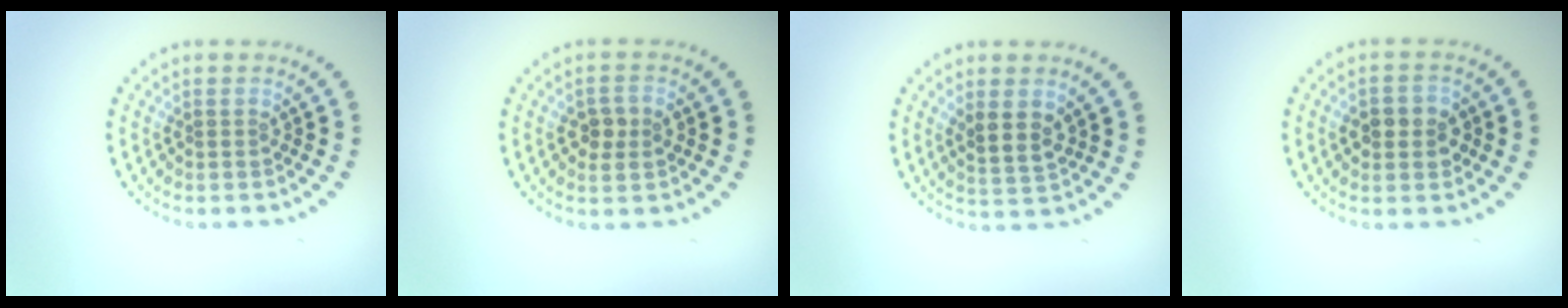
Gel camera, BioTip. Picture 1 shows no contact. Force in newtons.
{"total": 2.1, "press": 2.1, "slide": 0.2}
{"total": 2.6, "press": 2.3, "slide": 1.1}
{"total": 2.8, "press": 2.8, "slide": 0.4}